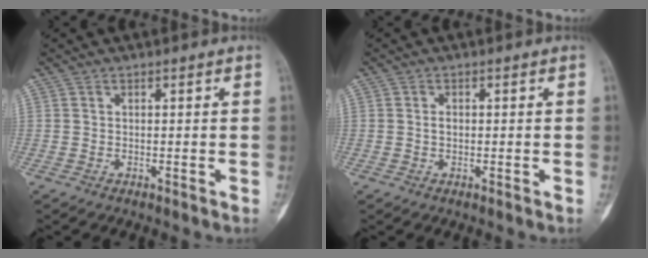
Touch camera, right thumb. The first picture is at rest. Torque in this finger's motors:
{"motor_torque": [0.22, 0.13, 0.07, -0.08, 0.01]}